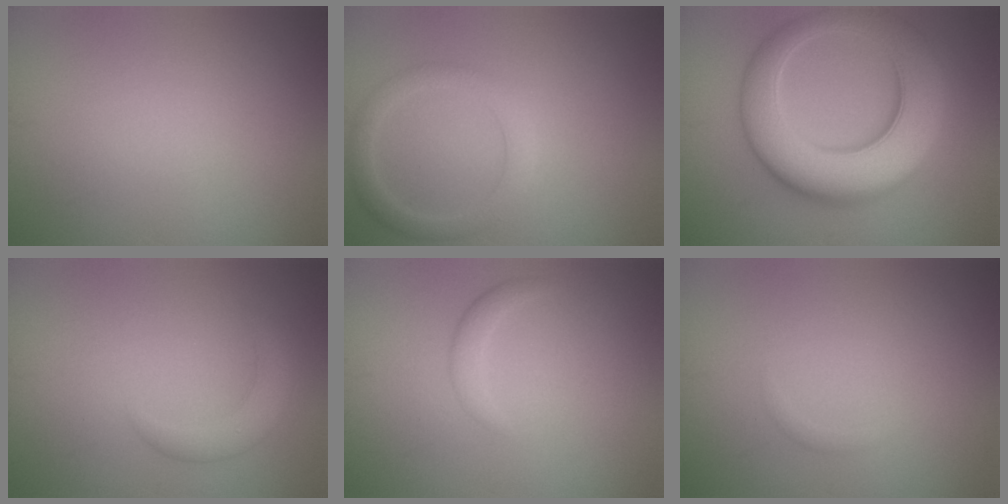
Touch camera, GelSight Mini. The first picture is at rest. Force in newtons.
{"total": 2.4, "press": 2.4, "slide": 0.1}
{"total": 10.4, "press": 10.4, "slide": 0.4}
{"total": 2.4, "press": 2.4, "slide": 0.1}
{"total": 1.3, "press": 1.3, "slide": 0.1}
{"total": 0.5, "press": 0.5, "slide": 0.1}